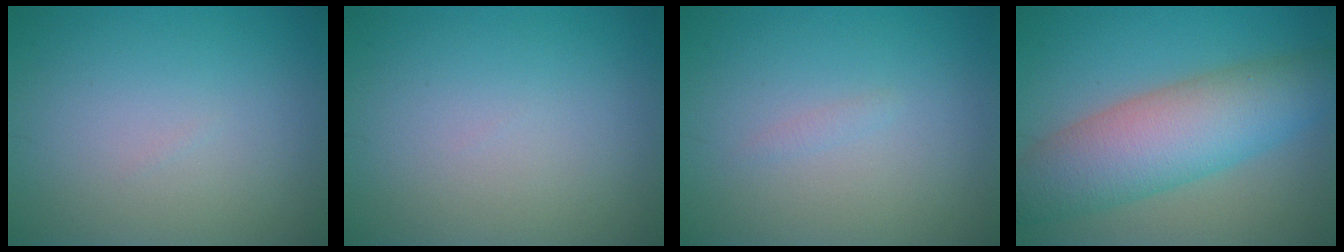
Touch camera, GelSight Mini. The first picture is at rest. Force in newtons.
{"total": 0.0}
{"total": 0.5, "press": 0.5, "slide": 0.1}
{"total": 8.7, "press": 8.6, "slide": 0.3}